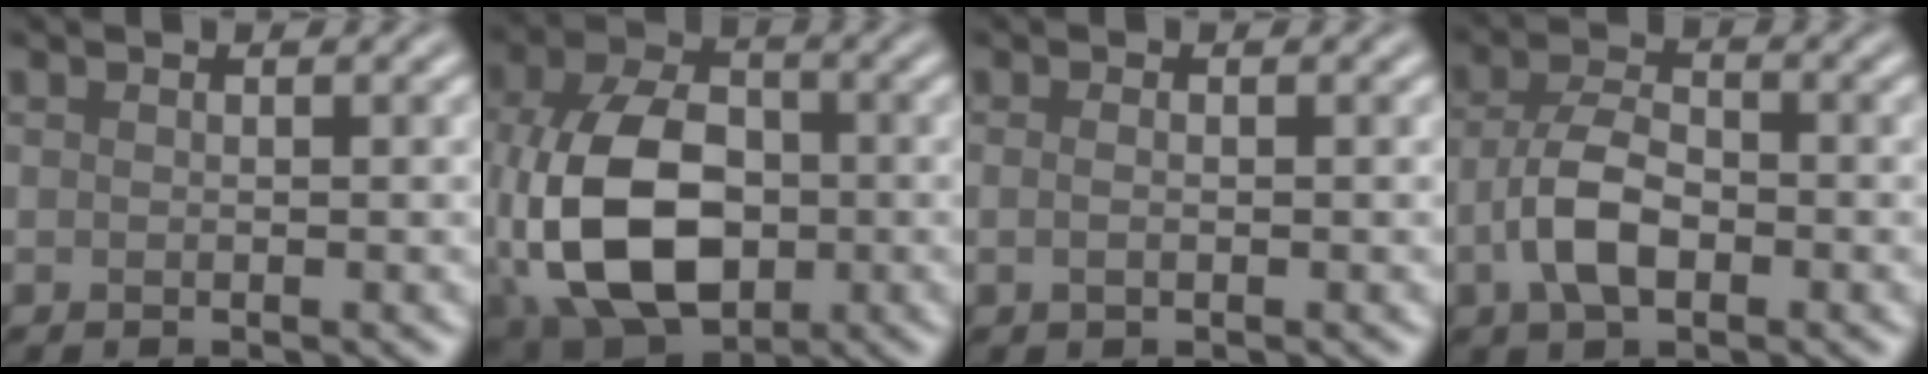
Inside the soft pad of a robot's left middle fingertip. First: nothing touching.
{"total": 12.3, "force": [-1.8, 8.3, 8.8], "torque": [-0.194, -0.010, -0.039]}
{"total": 0.8, "force": [-0.1, 0.3, 0.7], "torque": [-0.014, -0.002, -0.004]}
{"total": 4.6, "force": [-1.3, 2.5, 3.6], "torque": [-0.073, 0.004, -0.032]}